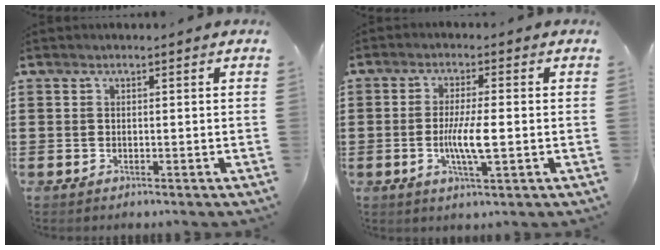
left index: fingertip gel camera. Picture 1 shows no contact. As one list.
[{"total": 6.1, "force": [-0.7, 0.9, 6.0], "torque": [-0.116, -0.005, -0.019]}]